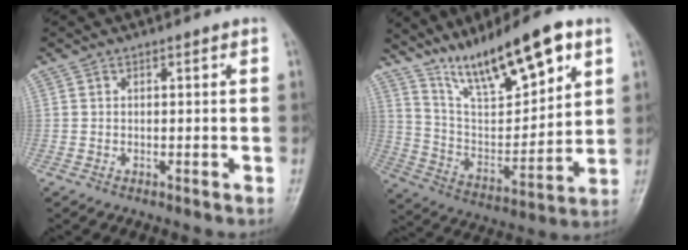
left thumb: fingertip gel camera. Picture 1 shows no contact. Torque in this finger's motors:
{"motor_torque": [0.62, 0.62, 1.44, -1.32, 0.22]}